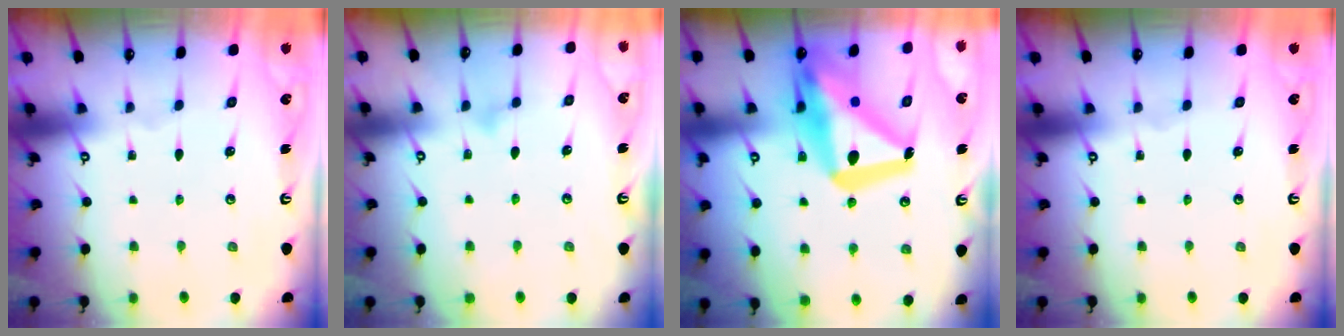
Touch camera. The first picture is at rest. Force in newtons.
{"total": 6.7, "press": 6.7, "slide": 0.3}
{"total": 24.0, "press": 23.9, "slide": 2.4}
{"total": 0.0}